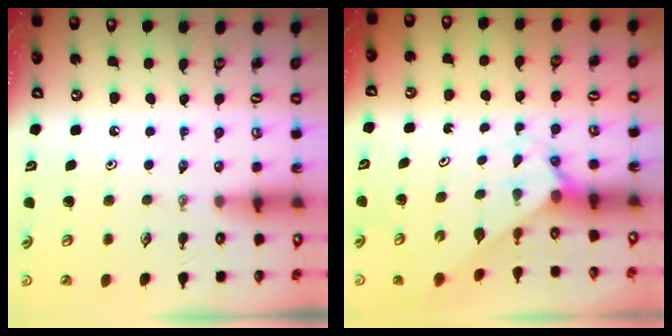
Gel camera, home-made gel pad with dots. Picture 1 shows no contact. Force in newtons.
{"total": 2.3, "press": 2.3, "slide": 0.2}